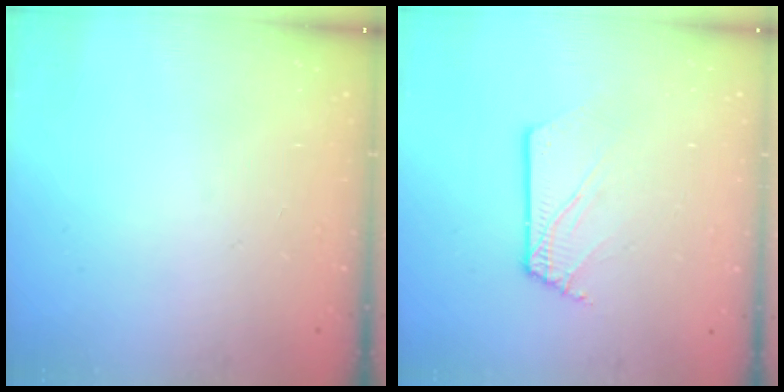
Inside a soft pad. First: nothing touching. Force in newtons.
{"total": 2.6, "press": 2.6, "slide": 0.3}